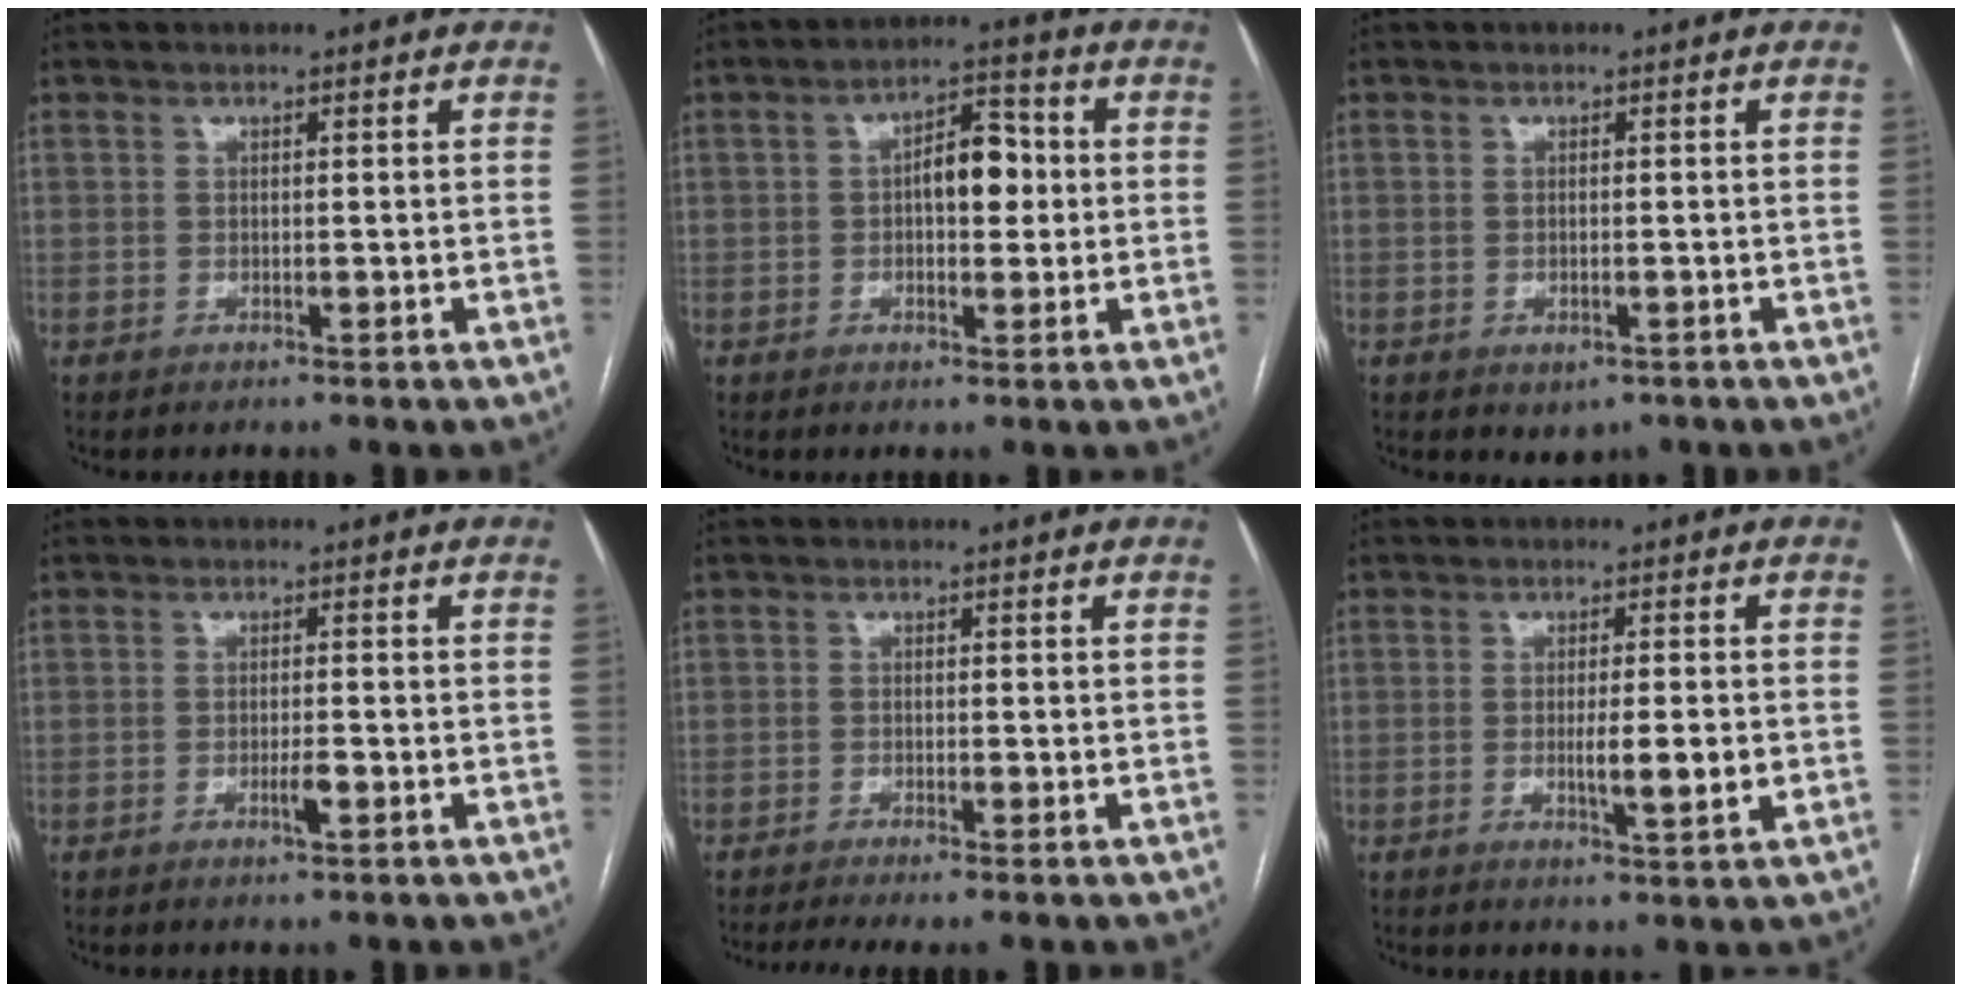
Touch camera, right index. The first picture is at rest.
{"total": 6.3, "force": [0.2, 2.9, 5.7], "torque": [-0.087, 0.022, 0.001]}
{"total": 2.2, "force": [-1.1, 1.4, 1.3], "torque": [-0.016, -0.002, -0.002]}
{"total": 1.9, "force": [-1.0, -0.1, 1.6], "torque": [-0.031, -0.002, -0.017]}
{"total": 3.6, "force": [-2.6, 0.0, 2.4], "torque": [-0.037, -0.007, -0.044]}
{"total": 4.8, "force": [-1.0, 0.0, 4.7], "torque": [-0.080, -0.008, -0.013]}